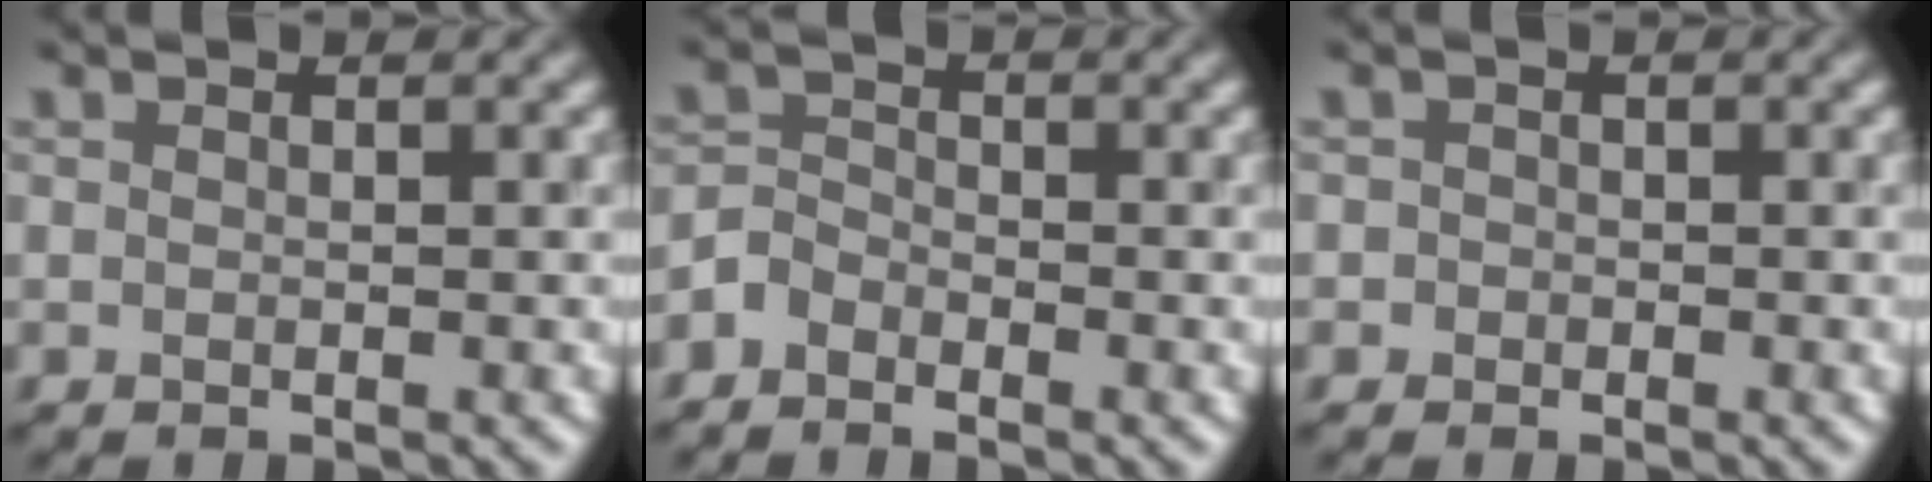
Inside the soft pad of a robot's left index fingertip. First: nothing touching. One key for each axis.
{"total": 1.8, "fx": -1.4, "fy": 1.0, "fz": 0.3, "tx": -0.005, "ty": 0.009, "tz": -0.038}
{"total": 0.9, "fx": -0.1, "fy": 0.9, "fz": -0.1, "tx": 0.019, "ty": 0.003, "tz": -0.009}